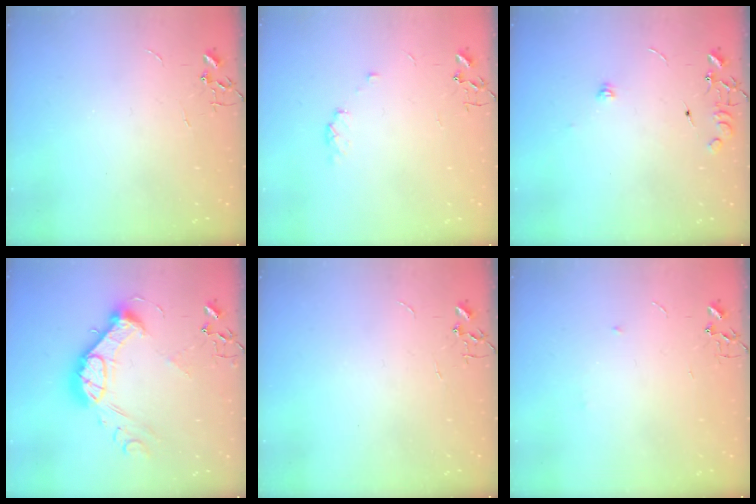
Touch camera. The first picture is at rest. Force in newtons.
{"total": 4.1, "press": 4.0, "slide": 0.6}
{"total": 8.3, "press": 8.3, "slide": 0.2}
{"total": 16.8, "press": 16.8, "slide": 0.4}
{"total": 0.0}
{"total": 3.8, "press": 3.7, "slide": 1.0}